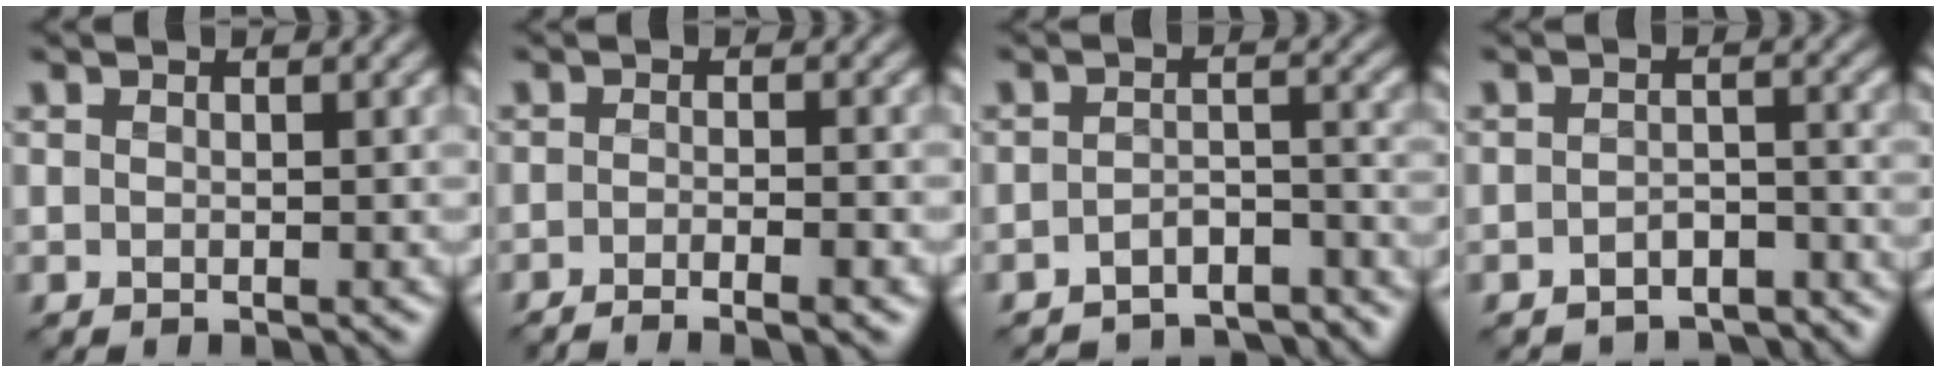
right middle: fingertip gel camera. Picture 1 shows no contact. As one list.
[{"total": 4.0, "force": [-2.5, 0.8, 3.0], "torque": [-0.041, 0.000, -0.032]}, {"total": 5.8, "force": [-5.5, 1.3, 1.2], "torque": [-0.022, -0.013, -0.078]}, {"total": 3.7, "force": [-3.5, 1.1, 0.7], "torque": [-0.011, -0.002, -0.053]}]